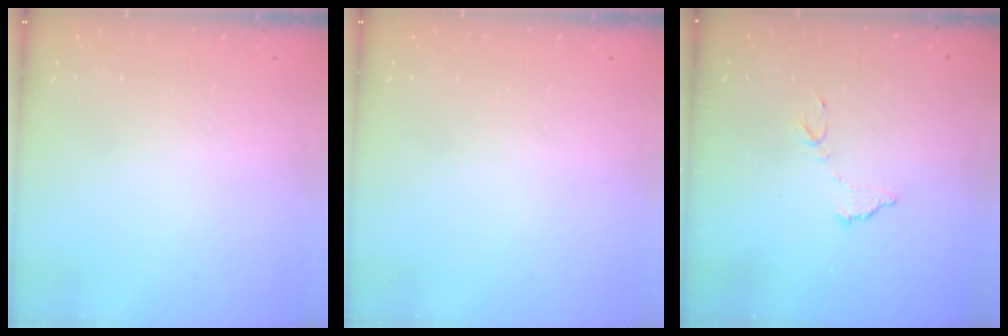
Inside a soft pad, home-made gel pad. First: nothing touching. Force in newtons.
{"total": 0.0}
{"total": 7.3, "press": 7.3, "slide": 0.5}